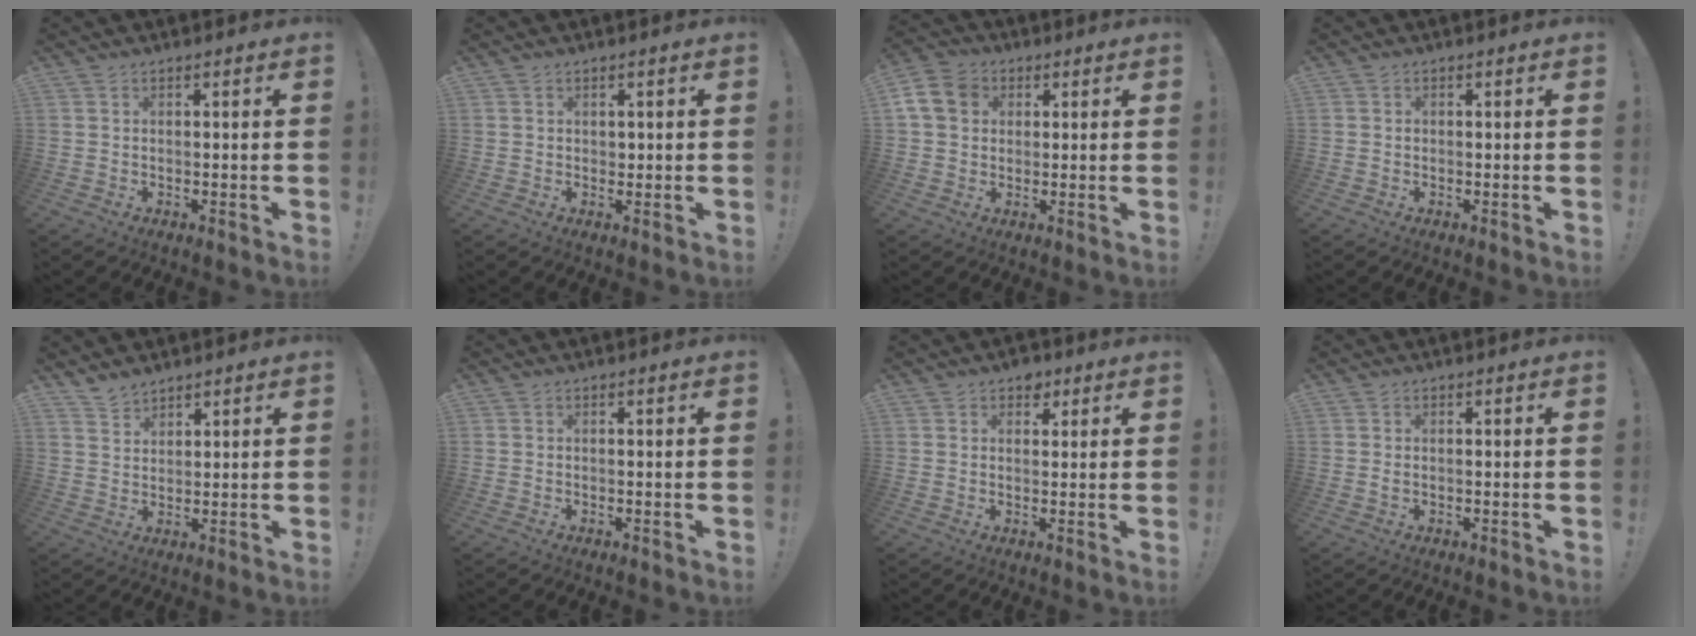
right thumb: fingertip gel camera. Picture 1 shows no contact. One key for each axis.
{"total": 0.9, "fx": 0.4, "fy": 0.8, "fz": 0.1, "tx": 0.001, "ty": 0.000, "tz": 0.007}
{"total": 10.1, "fx": 2.8, "fy": 8.2, "fz": 5.1, "tx": -0.104, "ty": 0.004, "tz": 0.060}
{"total": 0.6, "fx": -0.2, "fy": 0.6, "fz": -0.1, "tx": -0.007, "ty": 0.005, "tz": -0.003}
{"total": 4.1, "fx": 3.7, "fy": 1.7, "fz": 0.6, "tx": -0.013, "ty": -0.025, "tz": 0.070}
{"total": 0.0}
{"total": 4.0, "fx": 2.3, "fy": 3.0, "fz": 1.3, "tx": -0.004, "ty": -0.009, "tz": 0.037}
{"total": 0.6, "fx": 0.0, "fy": 0.4, "fz": 0.5, "tx": -0.011, "ty": 0.002, "tz": -0.001}